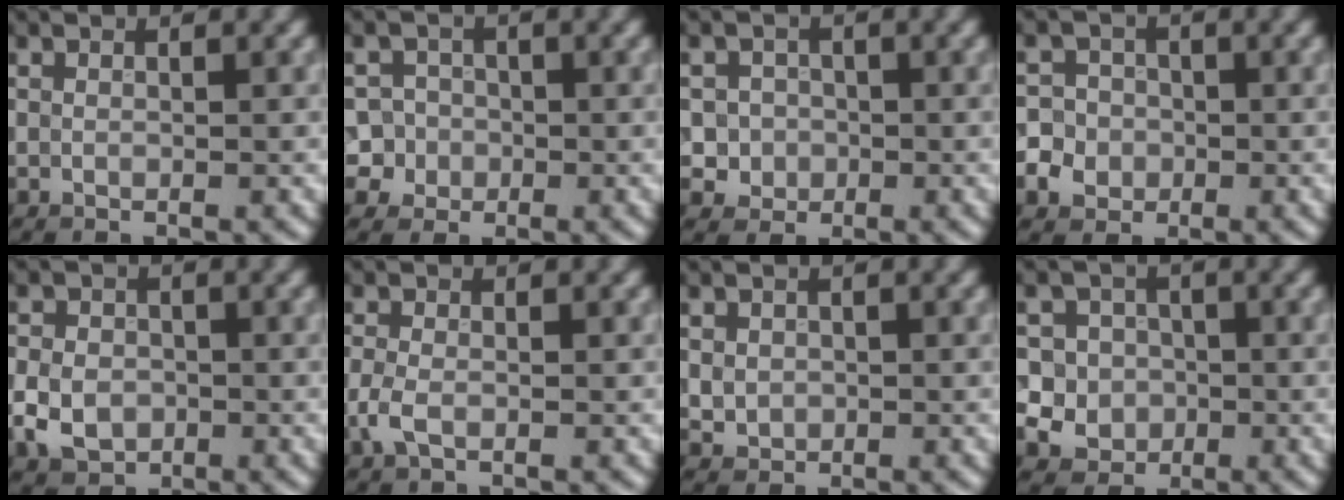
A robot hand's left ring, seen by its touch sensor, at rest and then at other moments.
{"total": 4.5, "force": [-0.8, 4.4, 1.0], "torque": [0.008, 0.021, -0.036]}
{"total": 3.0, "force": [-0.1, 2.9, 0.8], "torque": [0.009, 0.005, -0.009]}
{"total": 4.9, "force": [-1.4, 4.5, 1.3], "torque": [-0.006, 0.008, -0.045]}
{"total": 4.1, "force": [-1.1, 3.2, 2.2], "torque": [-0.046, -0.004, -0.024]}
{"total": 2.0, "force": [-0.7, 1.2, 1.4], "torque": [-0.037, -0.001, -0.019]}
{"total": 1.7, "force": [0.0, 1.5, 0.7], "torque": [-0.009, -0.004, 0.002]}
{"total": 8.0, "force": [-0.1, 7.6, 2.5], "torque": [-0.057, 0.026, -0.024]}